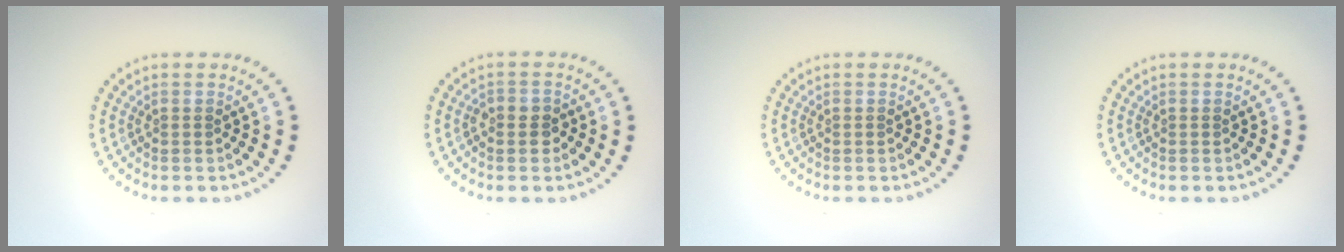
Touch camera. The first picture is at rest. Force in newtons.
{"total": 1.9, "press": 1.8, "slide": 0.6}
{"total": 0.0}
{"total": 0.0}